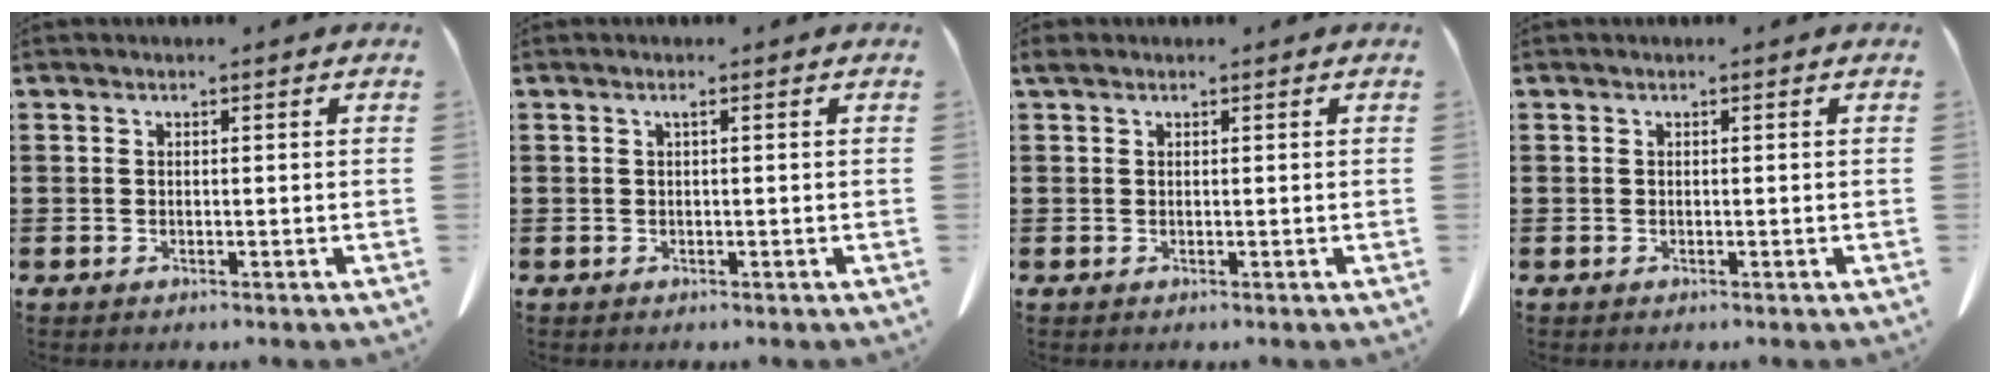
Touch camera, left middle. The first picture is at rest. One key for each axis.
{"total": 0.7, "fx": 0.1, "fy": 0.0, "fz": 0.7, "tx": -0.012, "ty": -0.001, "tz": 0.001}
{"total": 0.7, "fx": 0.4, "fy": 0.4, "fz": 0.4, "tx": -0.010, "ty": 0.005, "tz": 0.007}
{"total": 0.0}